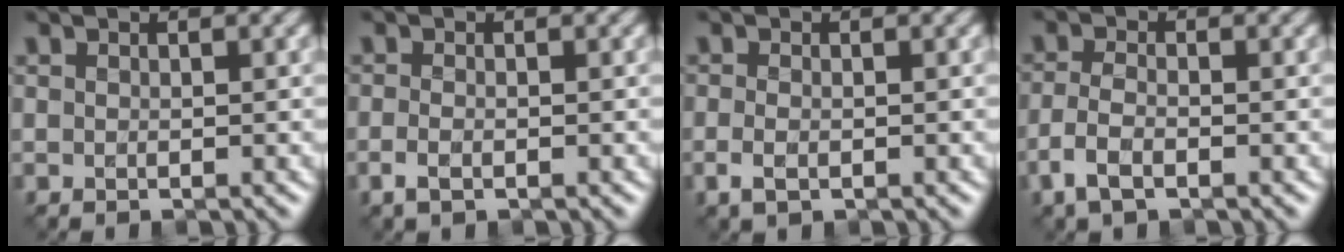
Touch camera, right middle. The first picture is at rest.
{"total": 1.4, "force": [-0.6, 0.6, 1.0], "torque": [-0.025, -0.005, -0.015]}
{"total": 1.6, "force": [-0.6, 0.9, 1.2], "torque": [-0.030, -0.007, -0.013]}
{"total": 2.8, "force": [-1.5, 1.2, 2.1], "torque": [-0.050, -0.001, -0.036]}